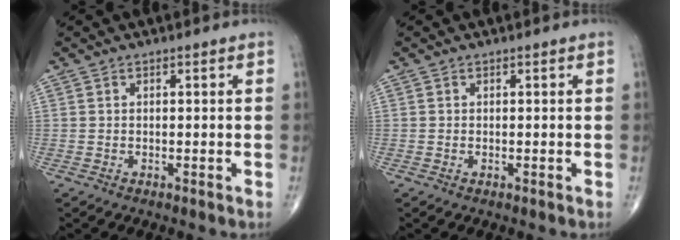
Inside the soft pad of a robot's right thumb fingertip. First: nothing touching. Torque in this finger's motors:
{"motor_torque": [0.60, 0.55, -0.12, -0.16, 0.03]}